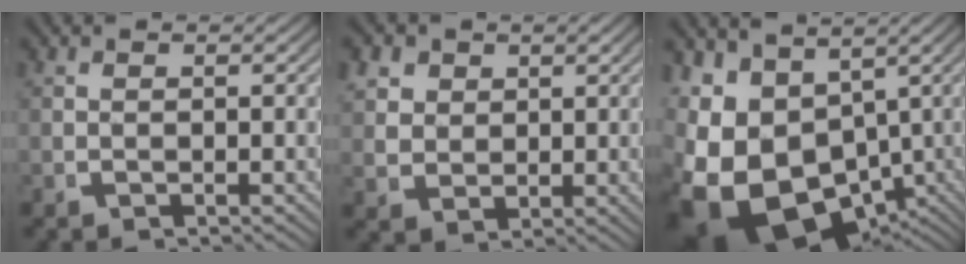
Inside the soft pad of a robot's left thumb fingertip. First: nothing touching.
{"total": 4.4, "force": [1.4, 3.6, 2.1], "torque": [-0.055, -0.017, 0.041]}
{"total": 17.7, "force": [-4.7, 12.8, 11.1], "torque": [-0.270, -0.085, -0.037]}